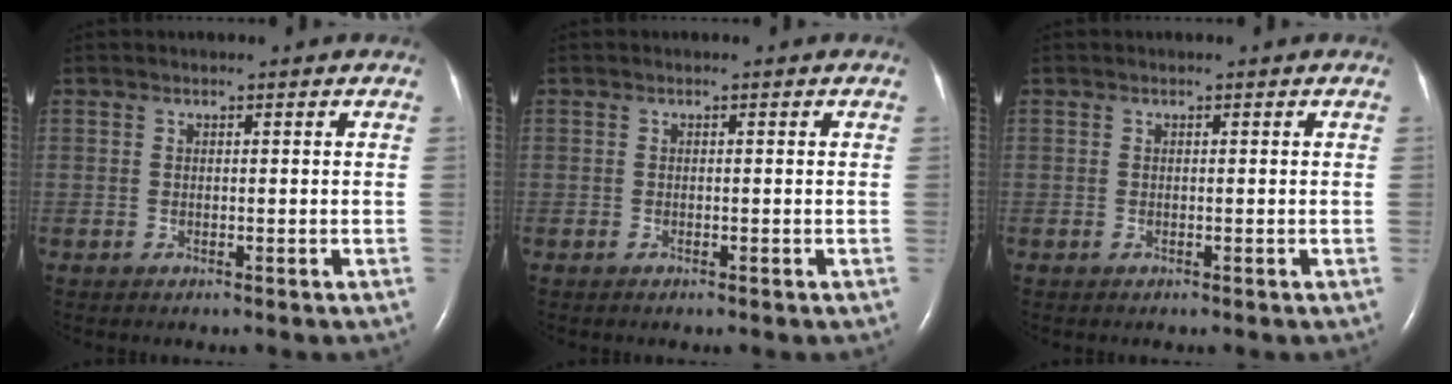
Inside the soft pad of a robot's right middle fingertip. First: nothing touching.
{"total": 0.0}
{"total": 0.0}